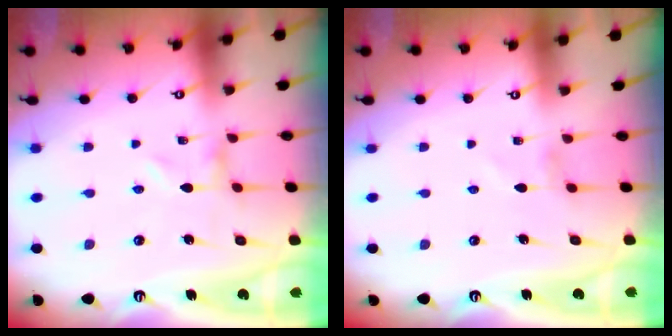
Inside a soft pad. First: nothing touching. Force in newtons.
{"total": 1.1, "press": 1.0, "slide": 0.4}